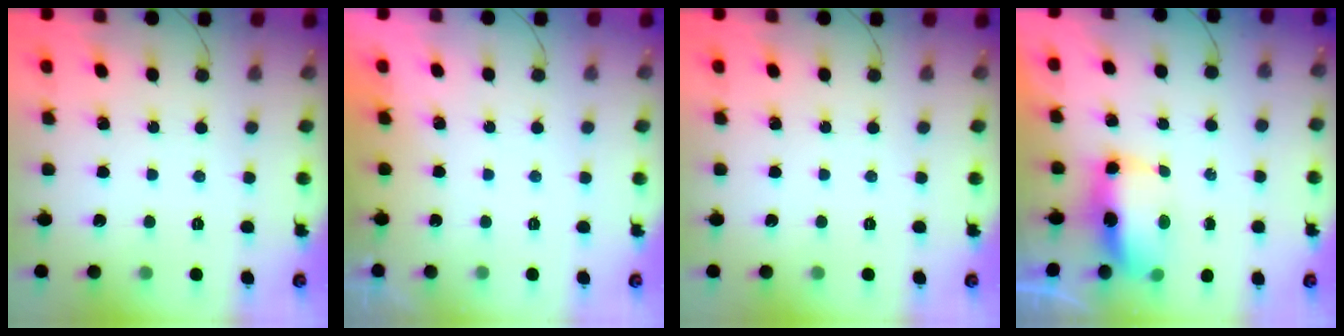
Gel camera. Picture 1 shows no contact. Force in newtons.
{"total": 0.6, "press": 0.2, "slide": 0.5}
{"total": 0.0}
{"total": 9.7, "press": 8.5, "slide": 4.6}